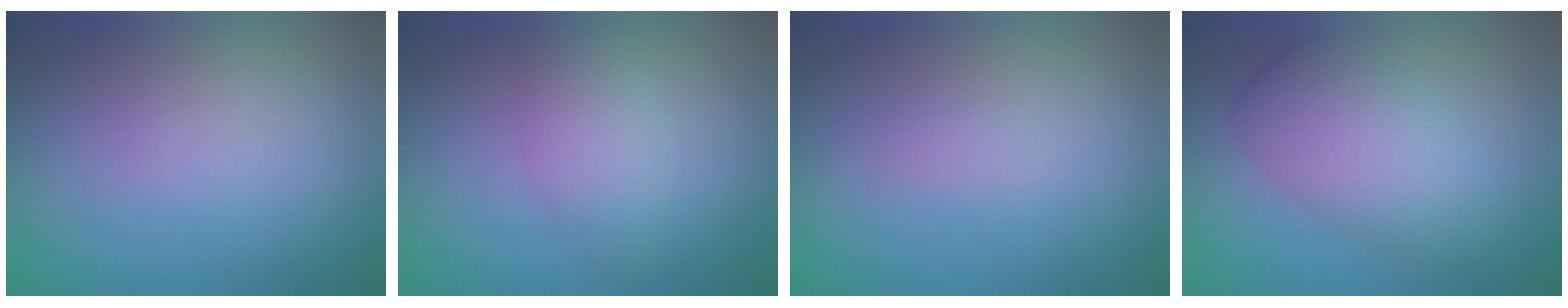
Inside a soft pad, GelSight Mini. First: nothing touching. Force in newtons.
{"total": 2.8, "press": 2.8, "slide": 0.1}
{"total": 0.5, "press": 0.5, "slide": 0.0}
{"total": 5.6, "press": 5.6, "slide": 0.3}